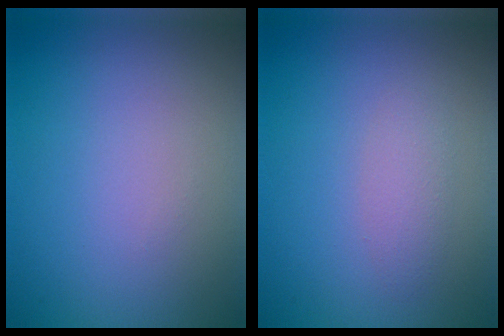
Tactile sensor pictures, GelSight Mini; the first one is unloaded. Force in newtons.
{"total": 1.6, "press": 1.6, "slide": 0.1}